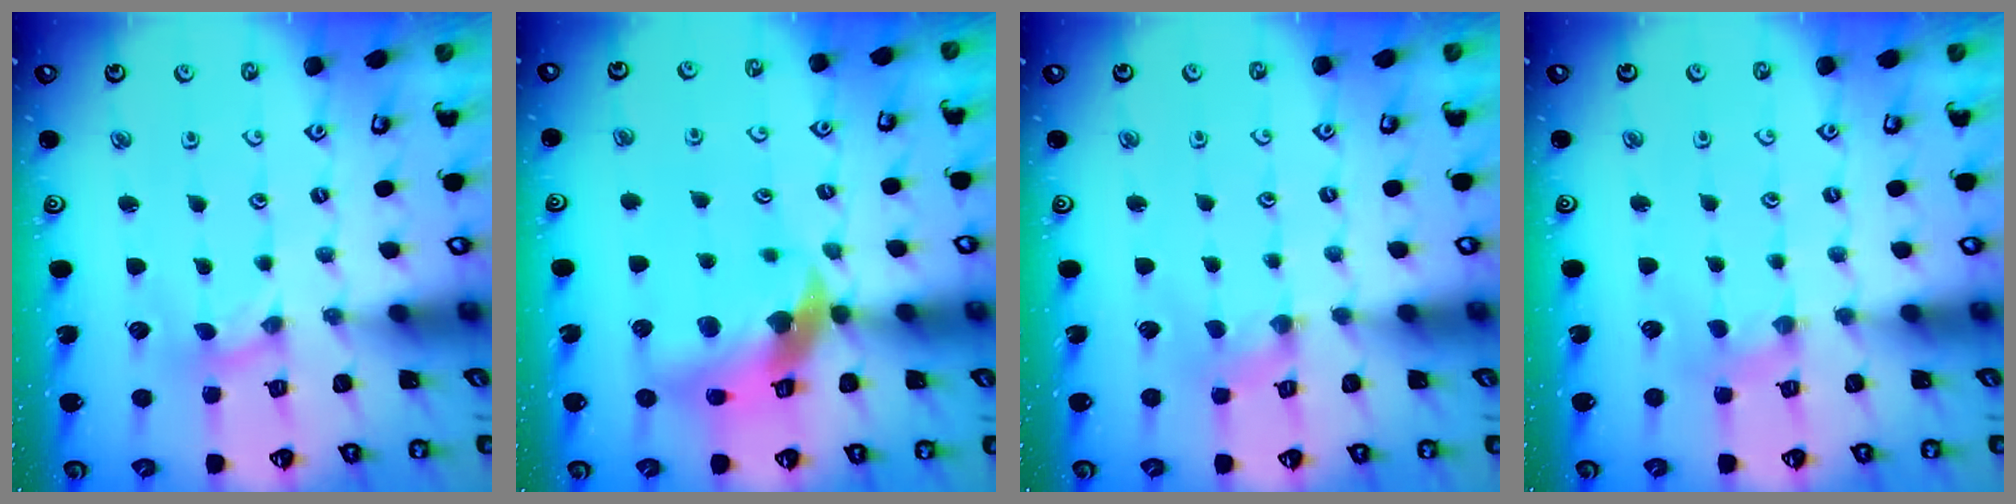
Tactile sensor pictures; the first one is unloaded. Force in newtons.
{"total": 13.1, "press": 13.0, "slide": 1.9}
{"total": 0.6, "press": 0.5, "slide": 0.1}
{"total": 1.6, "press": 1.6, "slide": 0.3}